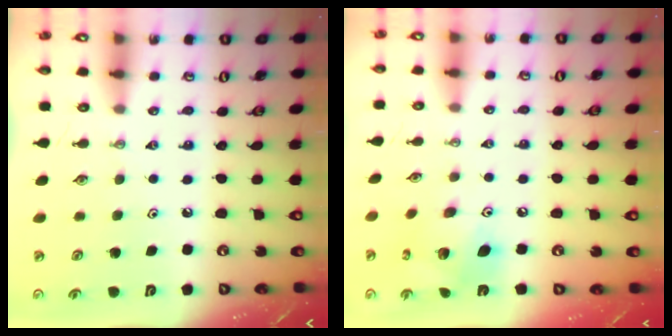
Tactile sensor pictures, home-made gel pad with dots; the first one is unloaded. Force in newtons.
{"total": 13.4, "press": 13.3, "slide": 1.2}